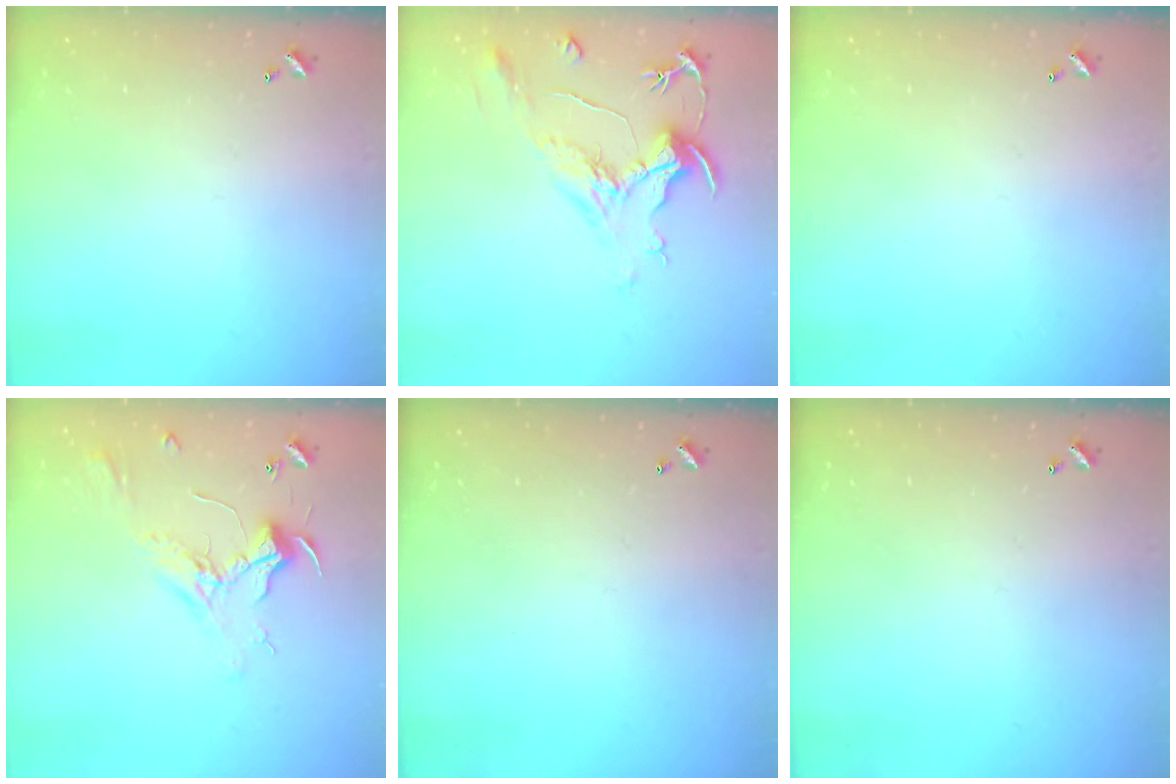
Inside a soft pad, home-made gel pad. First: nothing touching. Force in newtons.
{"total": 2.1, "press": 1.6, "slide": 1.4}
{"total": 0.0}
{"total": 2.4, "press": 2.3, "slide": 0.8}
{"total": 0.0}
{"total": 0.0}